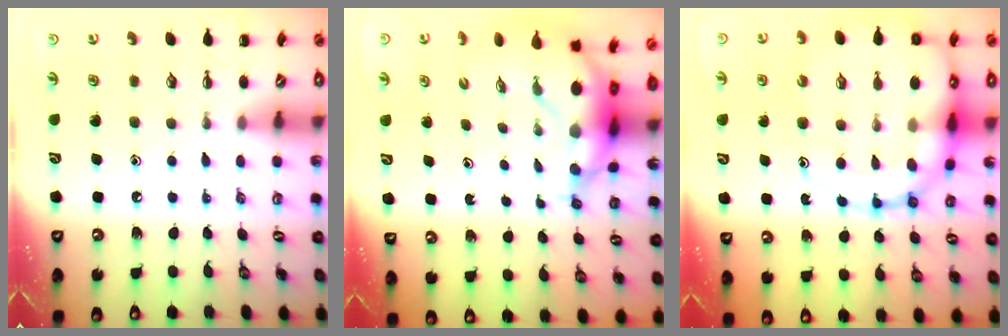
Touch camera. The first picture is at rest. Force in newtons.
{"total": 7.4, "press": 7.2, "slide": 1.9}
{"total": 20.8, "press": 20.4, "slide": 4.1}